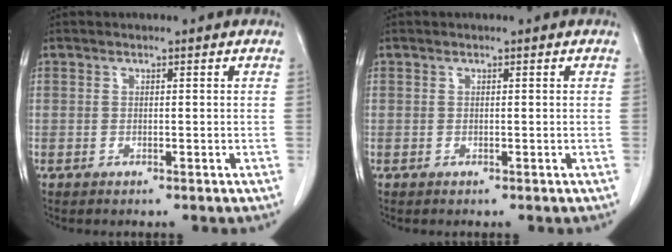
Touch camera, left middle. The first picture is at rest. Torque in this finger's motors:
{"motor_torque": [0.11, -0.01, -0.07, -0.01]}